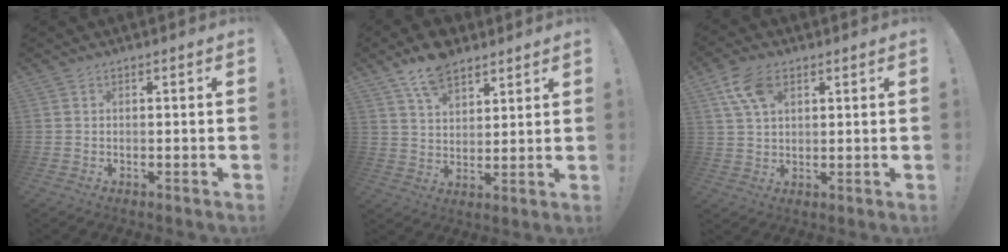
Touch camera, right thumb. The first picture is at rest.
{"total": 10.0, "force": [7.4, 5.1, 4.2], "torque": [-0.083, -0.036, 0.142]}
{"total": 9.2, "force": [4.1, 5.3, 6.3], "torque": [-0.115, -0.004, 0.079]}